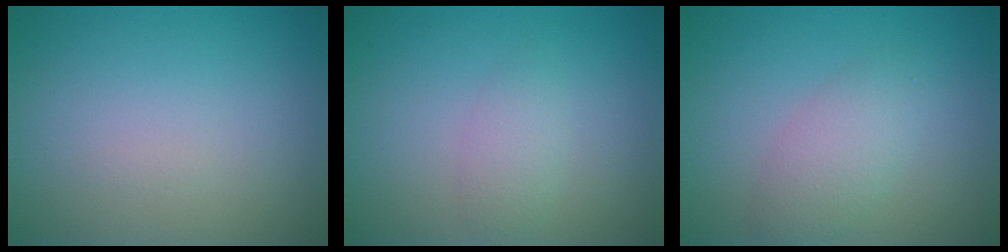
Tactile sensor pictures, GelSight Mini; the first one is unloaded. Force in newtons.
{"total": 1.8, "press": 1.8, "slide": 0.1}
{"total": 2.8, "press": 2.8, "slide": 0.1}